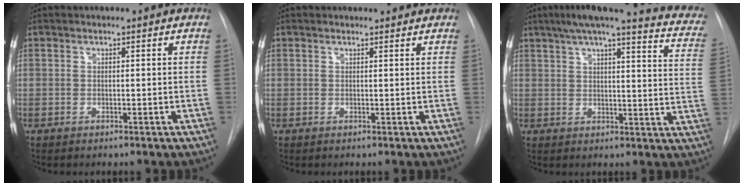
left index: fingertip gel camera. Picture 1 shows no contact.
{"total": 2.1, "force": [2.0, 0.5, 0.1], "torque": [-0.009, 0.006, 0.023]}
{"total": 21.3, "force": [17.2, 3.0, 12.3], "torque": [-0.161, -0.004, 0.193]}